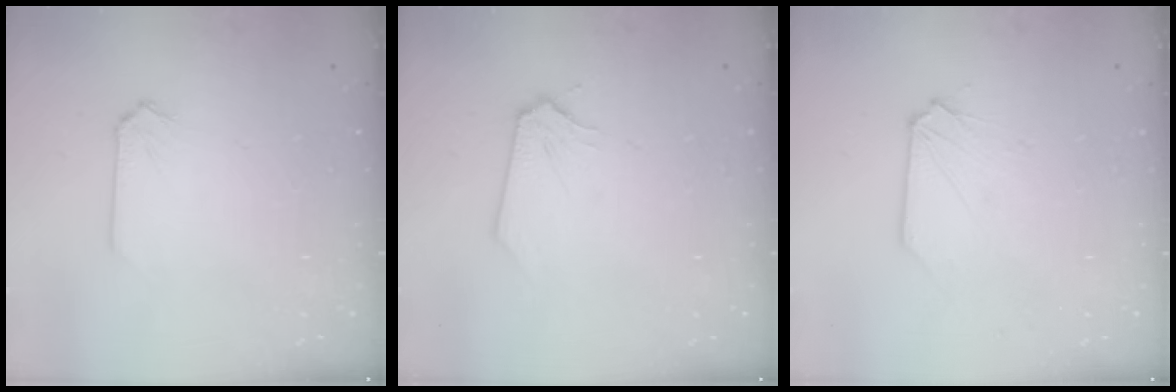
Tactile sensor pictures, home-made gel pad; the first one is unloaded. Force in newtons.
{"total": 0.0}
{"total": 1.0, "press": 1.0, "slide": 0.1}